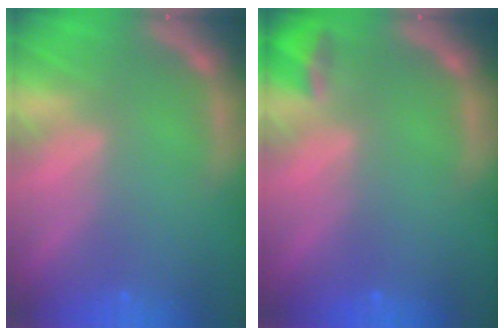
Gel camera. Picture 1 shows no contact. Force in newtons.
{"total": 1.9}